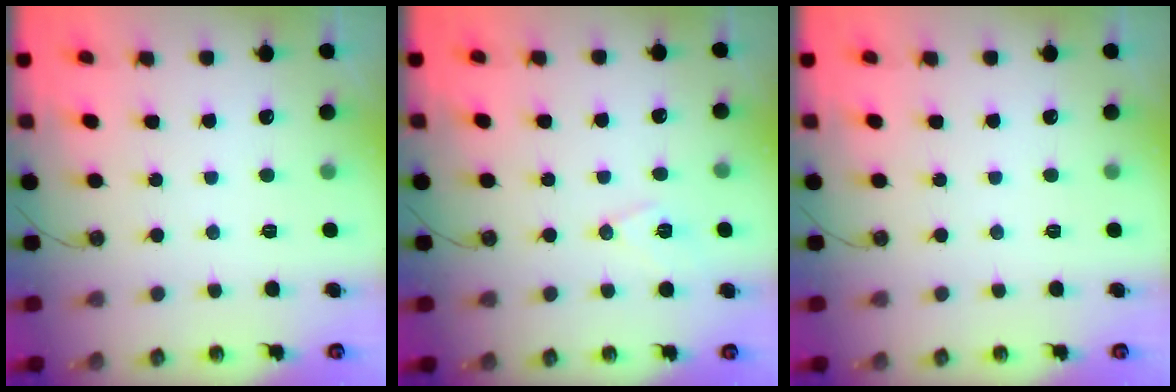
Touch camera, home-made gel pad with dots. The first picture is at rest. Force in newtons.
{"total": 7.9, "press": 7.0, "slide": 3.6}
{"total": 0.0}